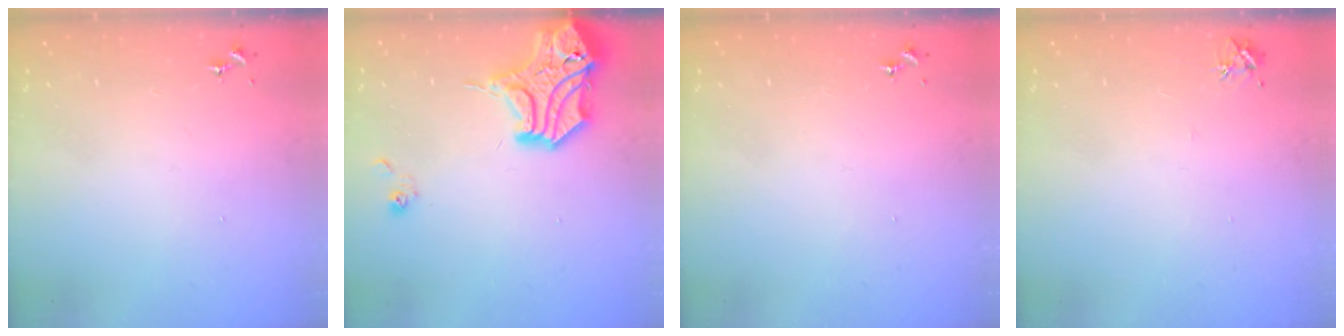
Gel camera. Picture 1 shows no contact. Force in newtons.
{"total": 15.0, "press": 14.7, "slide": 2.7}
{"total": 0.0}
{"total": 3.4, "press": 3.3, "slide": 0.5}